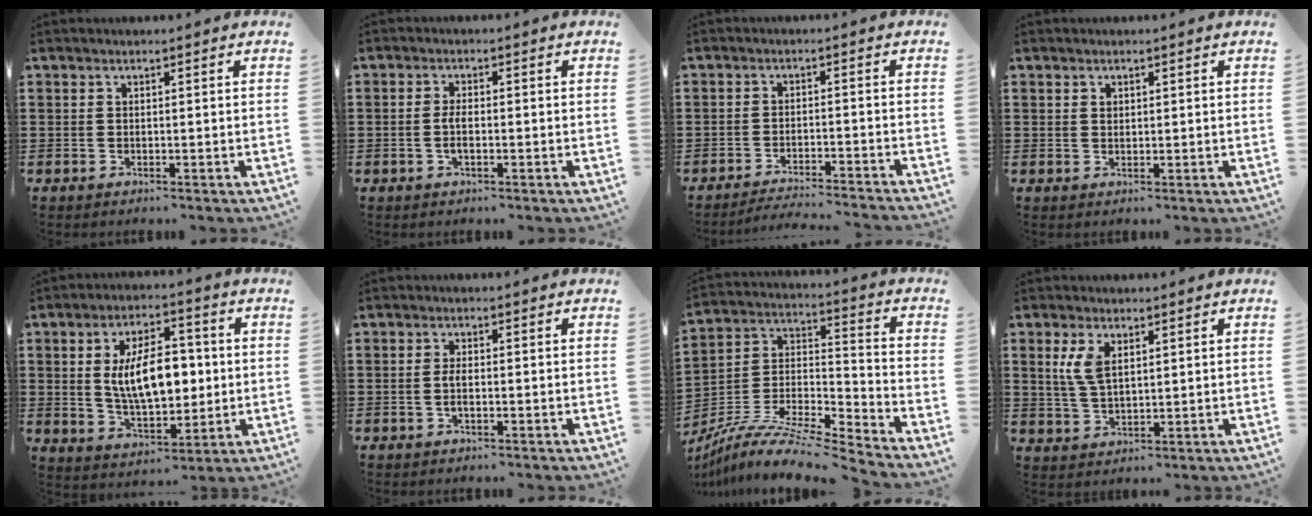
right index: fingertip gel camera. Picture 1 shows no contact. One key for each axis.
{"total": 2.4, "fx": -0.4, "fy": 0.6, "fz": 2.2, "tx": -0.051, "ty": -0.006, "tz": -0.009}
{"total": 2.9, "fx": -2.8, "fy": -0.3, "fz": 0.5, "tx": -0.012, "ty": -0.001, "tz": -0.058}
{"total": 0.8, "fx": 0.5, "fy": 0.6, "fz": 0.3, "tx": -0.007, "ty": 0.002, "tz": 0.011}
{"total": 10.7, "fx": 1.1, "fy": 5.6, "fz": 9.1, "tx": -0.157, "ty": 0.007, "tz": 0.015}
{"total": 2.1, "fx": -0.4, "fy": 0.5, "fz": 2.0, "tx": -0.053, "ty": -0.008, "tz": -0.011}
{"total": 10.1, "fx": -8.6, "fy": 2.0, "fz": 4.8, "tx": -0.104, "ty": 0.006, "tz": -0.177}
{"total": 4.7, "fx": 1.9, "fy": 2.3, "fz": 3.7, "tx": -0.081, "ty": 0.007, "tz": 0.032}